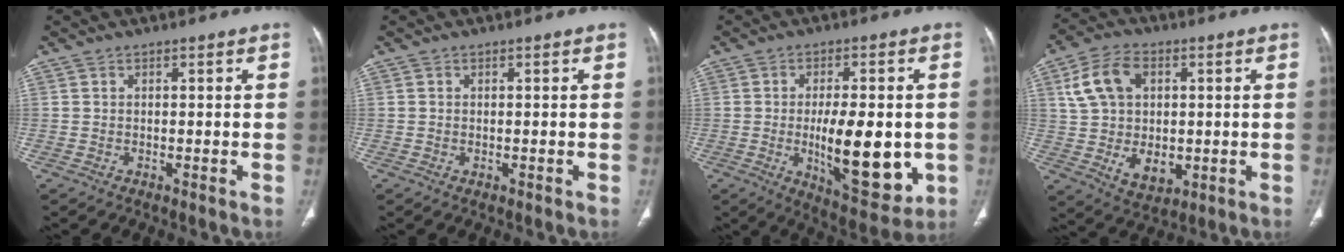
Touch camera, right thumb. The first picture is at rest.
{"total": 0.0}
{"total": 16.6, "force": [-2.4, 6.8, 14.9], "torque": [-0.197, -0.018, -0.024]}
{"total": 14.2, "force": [1.5, 10.0, 9.9], "torque": [-0.148, 0.002, 0.037]}